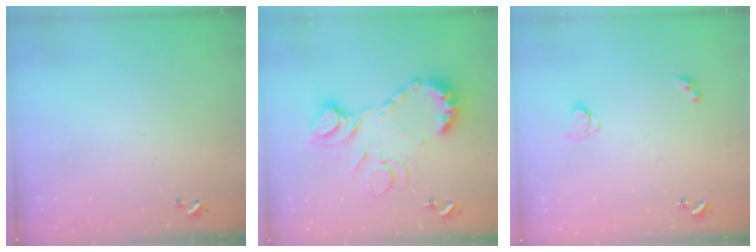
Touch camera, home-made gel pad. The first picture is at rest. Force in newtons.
{"total": 16.3, "press": 16.2, "slide": 1.7}
{"total": 2.2, "press": 2.1, "slide": 0.7}